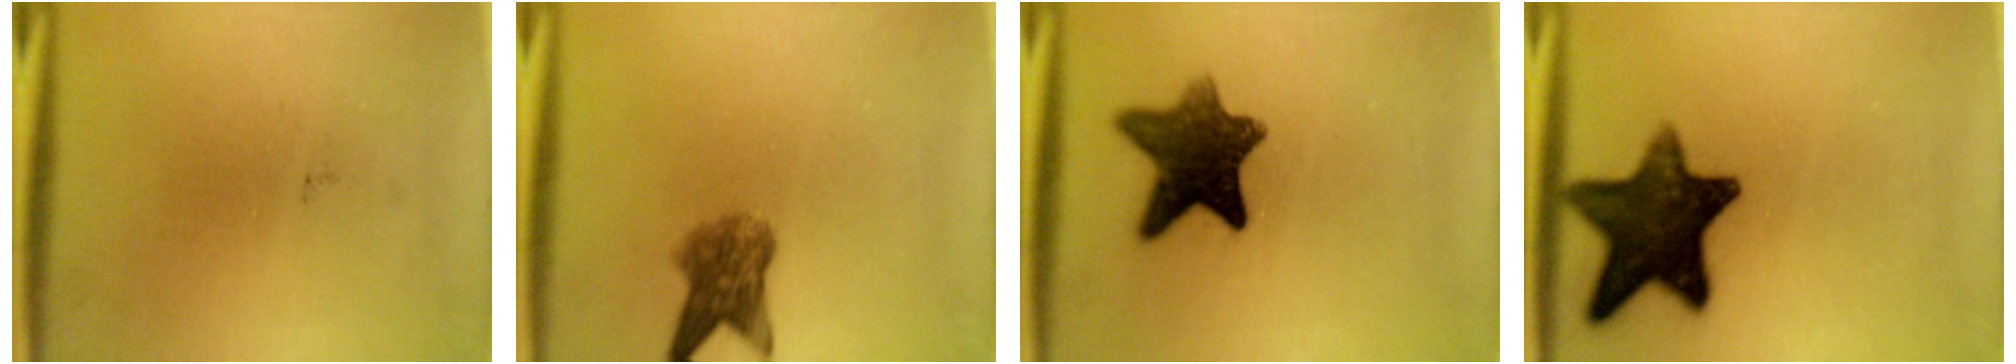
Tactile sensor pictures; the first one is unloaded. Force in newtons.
{"total": 5.1}
{"total": 10.4}
{"total": 14.0}